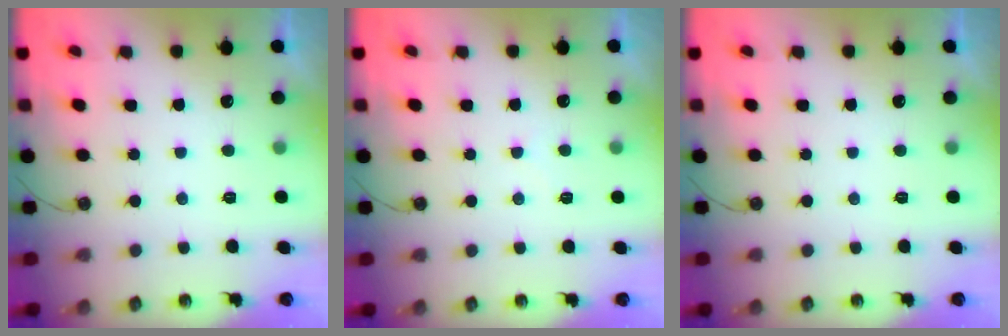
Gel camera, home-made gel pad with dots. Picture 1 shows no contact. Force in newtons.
{"total": 4.3, "press": 4.2, "slide": 0.5}
{"total": 0.0}